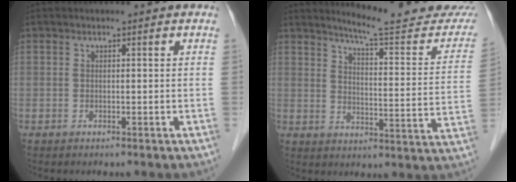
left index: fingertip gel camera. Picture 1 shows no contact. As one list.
[{"total": 17.3, "force": [16.2, 0.6, 6.0], "torque": [-0.078, -0.080, 0.198]}]